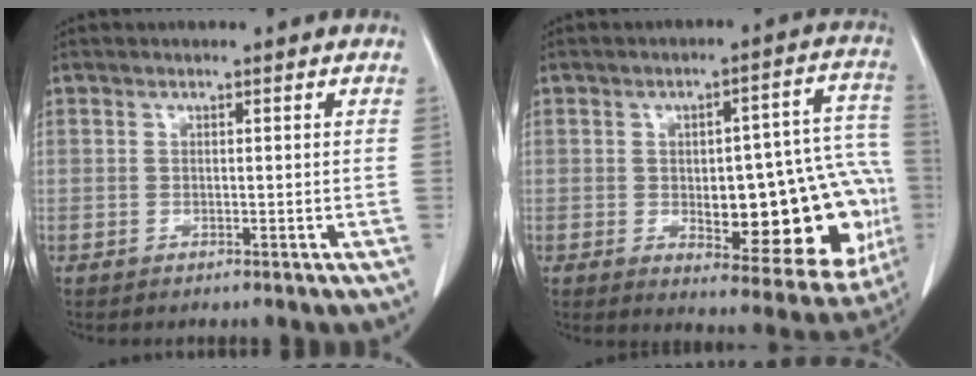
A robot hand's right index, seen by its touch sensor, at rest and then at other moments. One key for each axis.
{"total": 21.1, "fx": -3.7, "fy": 7.4, "fz": 19.5, "tx": -0.162, "ty": 0.037, "tz": -0.017}